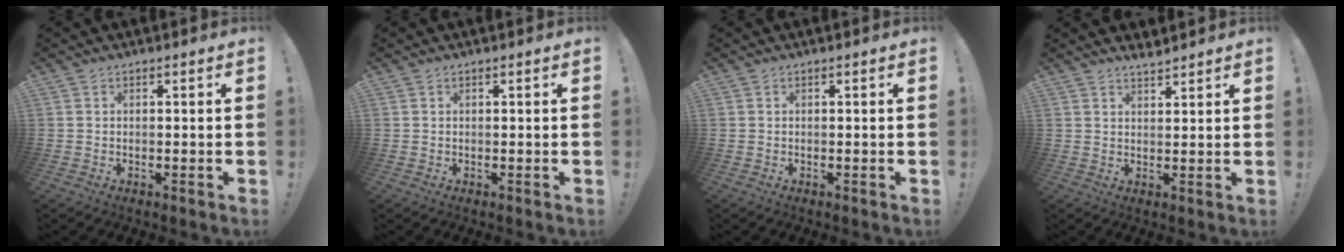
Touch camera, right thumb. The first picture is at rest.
{"total": 0.0}
{"total": 0.0}
{"total": 3.0, "force": [2.9, 0.7, 0.4], "torque": [-0.003, -0.018, 0.054]}